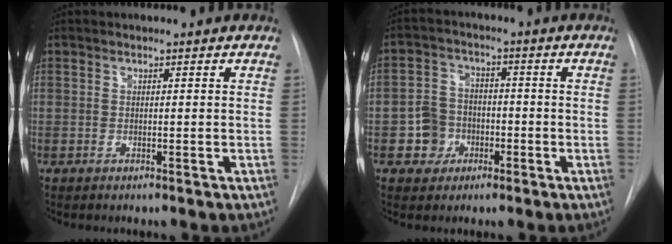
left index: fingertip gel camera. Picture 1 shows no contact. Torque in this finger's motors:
{"motor_torque": [-0.03, 0.13, 0.04, 0.01]}